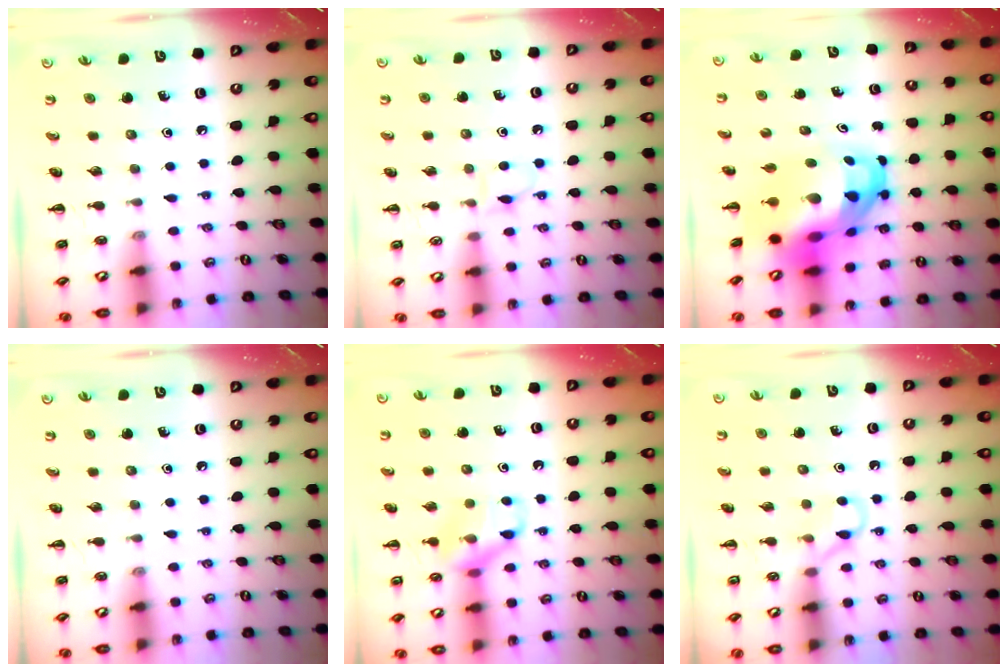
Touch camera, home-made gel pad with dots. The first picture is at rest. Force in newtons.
{"total": 3.9, "press": 3.9, "slide": 0.8}
{"total": 13.4, "press": 12.9, "slide": 3.4}
{"total": 0.0}
{"total": 11.8, "press": 11.7, "slide": 1.1}
{"total": 5.4, "press": 5.2, "slide": 1.4}